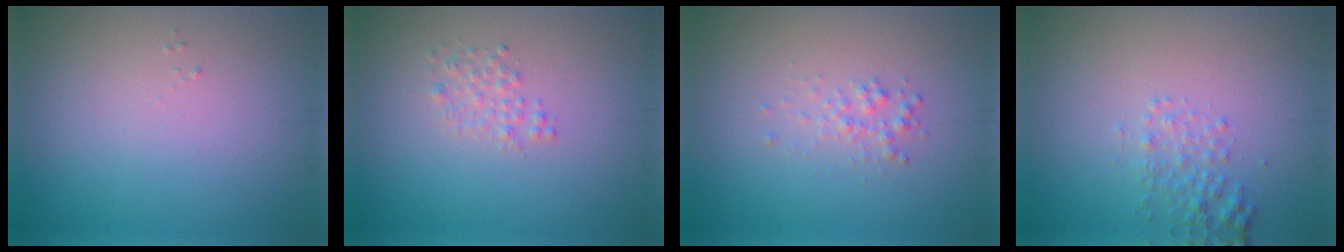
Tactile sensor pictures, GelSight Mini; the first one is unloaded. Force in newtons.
{"total": 1.3, "press": 1.3, "slide": 0.0}
{"total": 1.1, "press": 1.1, "slide": 0.1}
{"total": 1.7, "press": 1.7, "slide": 0.1}